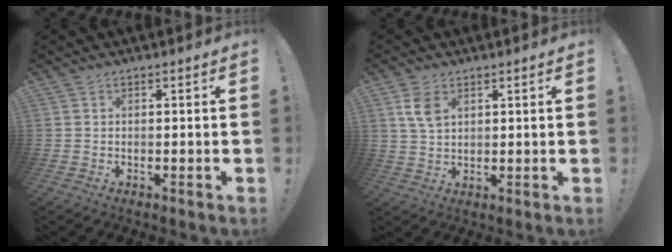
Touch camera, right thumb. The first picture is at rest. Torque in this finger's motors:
{"motor_torque": [0.02, 0.09, 0.19, 0.02, 0.02]}